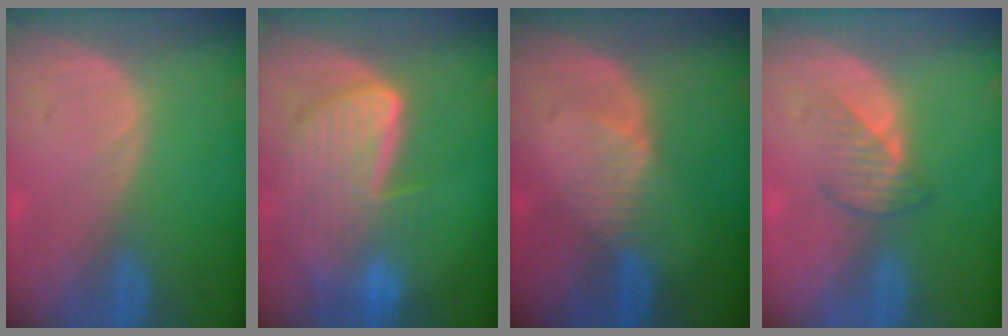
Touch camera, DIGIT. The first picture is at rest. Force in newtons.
{"total": 9.2, "press": 8.1, "slide": 4.3}
{"total": 2.7, "press": 2.7, "slide": 0.3}
{"total": 3.2, "press": 3.1, "slide": 1.0}